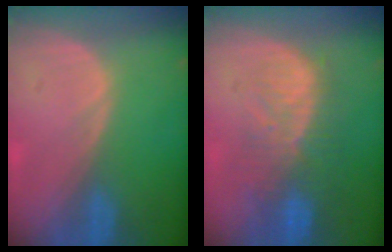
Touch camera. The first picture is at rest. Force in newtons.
{"total": 10.3, "press": 8.8, "slide": 5.4}